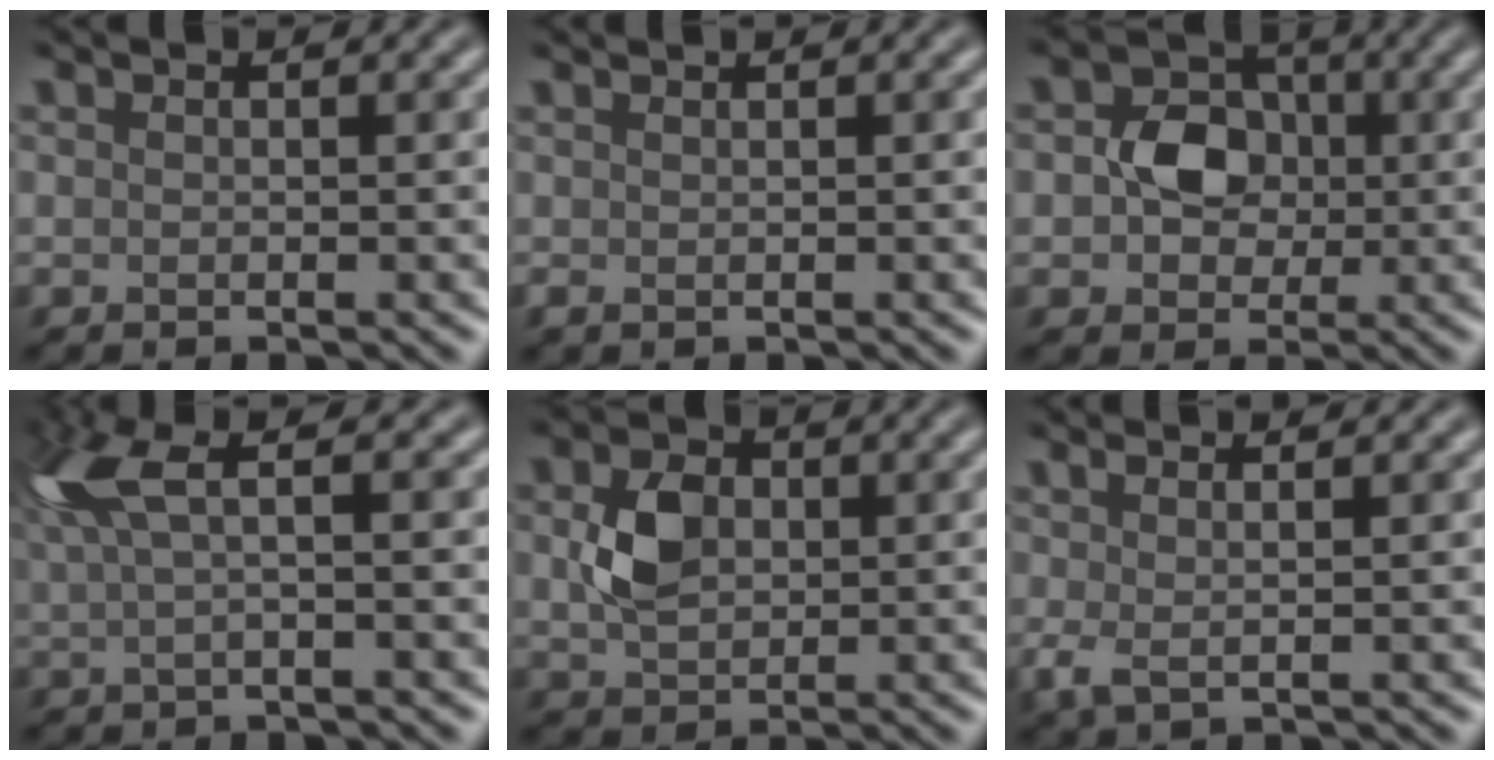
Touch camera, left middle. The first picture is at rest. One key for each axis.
{"total": 0.7, "fx": 0.3, "fy": 0.4, "fz": 0.5, "tx": -0.013, "ty": 0.007, "tz": 0.008}
{"total": 4.7, "fx": 0.1, "fy": 3.8, "fz": 2.8, "tx": -0.050, "ty": 0.006, "tz": -0.004}
{"total": 4.4, "fx": 1.6, "fy": 1.0, "fz": 4.0, "tx": -0.093, "ty": 0.013, "tz": 0.032}
{"total": 4.1, "fx": 0.6, "fy": 3.0, "fz": 2.7, "tx": -0.068, "ty": 0.005, "tz": 0.011}
{"total": 2.4, "fx": 0.9, "fy": 0.6, "fz": 2.1, "tx": -0.053, "ty": 0.007, "tz": 0.014}